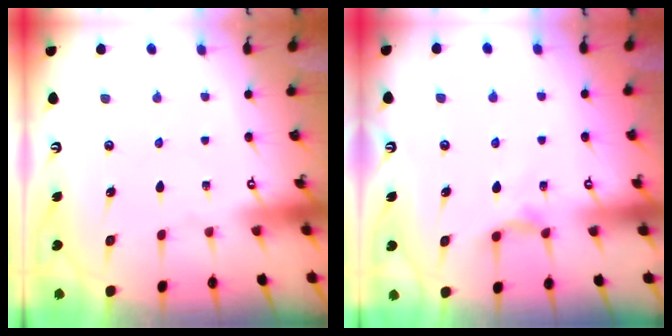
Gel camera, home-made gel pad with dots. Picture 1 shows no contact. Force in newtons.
{"total": 3.7, "press": 3.6, "slide": 0.6}